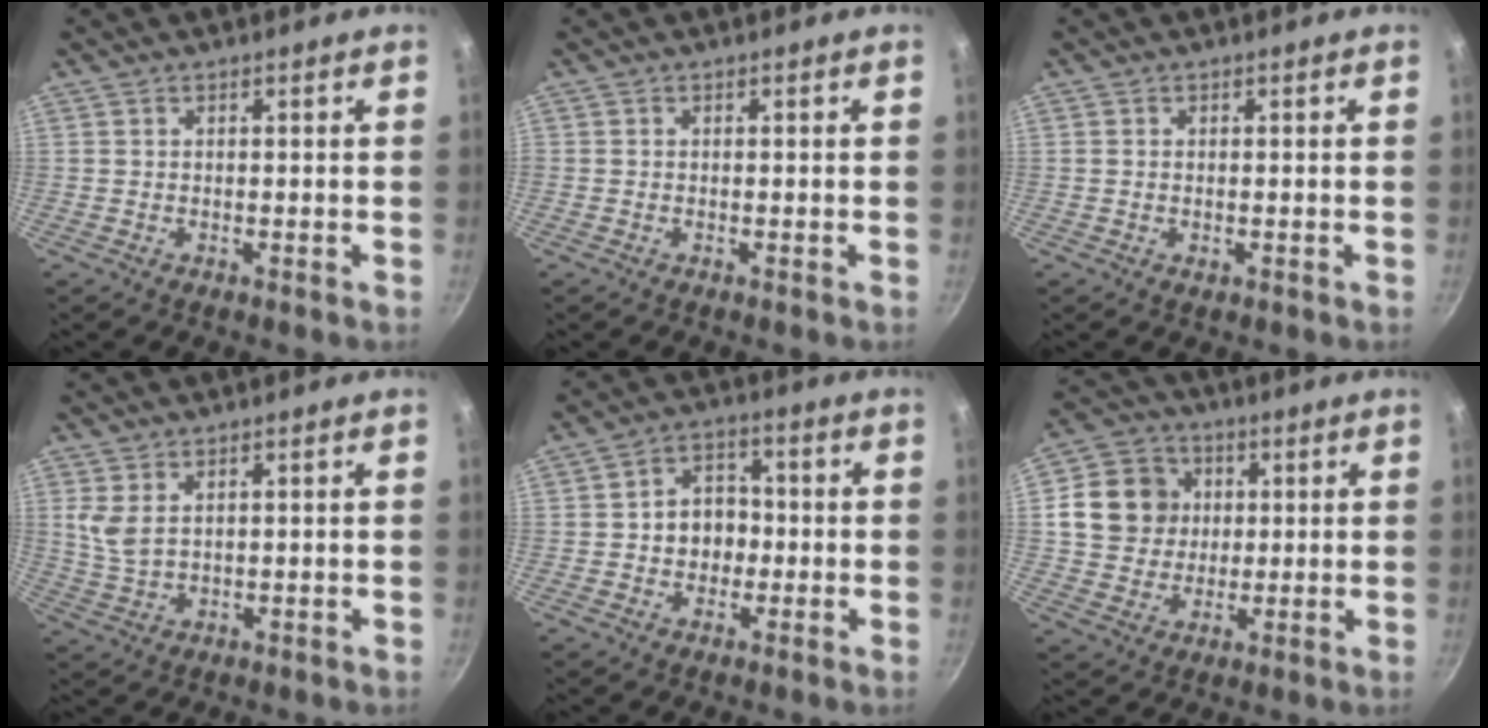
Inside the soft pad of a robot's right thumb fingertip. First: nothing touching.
{"total": 0.0}
{"total": 0.7, "force": [-0.1, 0.4, 0.5], "torque": [-0.010, -0.001, -0.002]}
{"total": 4.7, "force": [1.8, 2.8, 3.4], "torque": [-0.064, -0.013, 0.043]}
{"total": 7.6, "force": [-0.6, 6.3, 4.3], "torque": [-0.024, 0.016, -0.015]}
{"total": 11.7, "force": [2.1, 10.5, 4.7], "torque": [-0.058, 0.010, 0.032]}